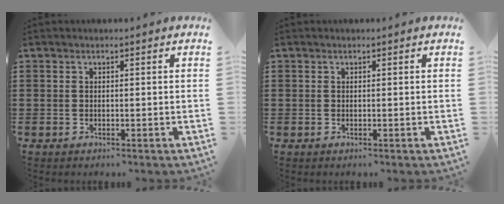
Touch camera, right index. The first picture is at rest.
{"total": 0.0}